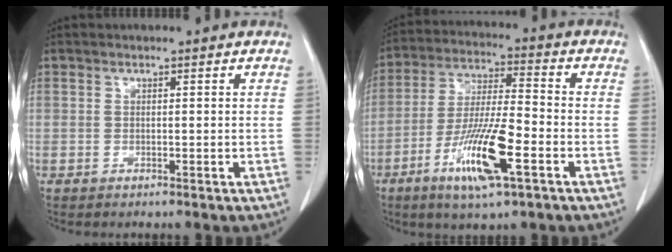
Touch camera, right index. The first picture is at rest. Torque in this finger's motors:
{"motor_torque": [1.49, -0.65, 0.35, 0.11]}